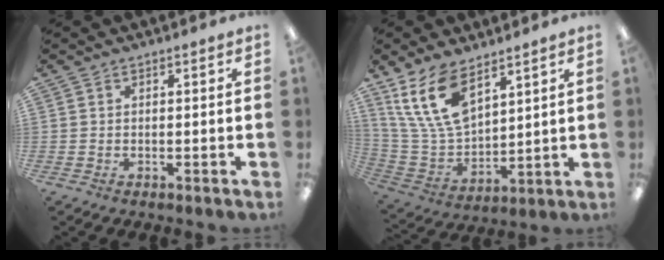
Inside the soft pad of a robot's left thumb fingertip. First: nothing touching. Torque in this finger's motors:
{"motor_torque": [1.00, 1.14, 1.19, -1.58, 0.18]}